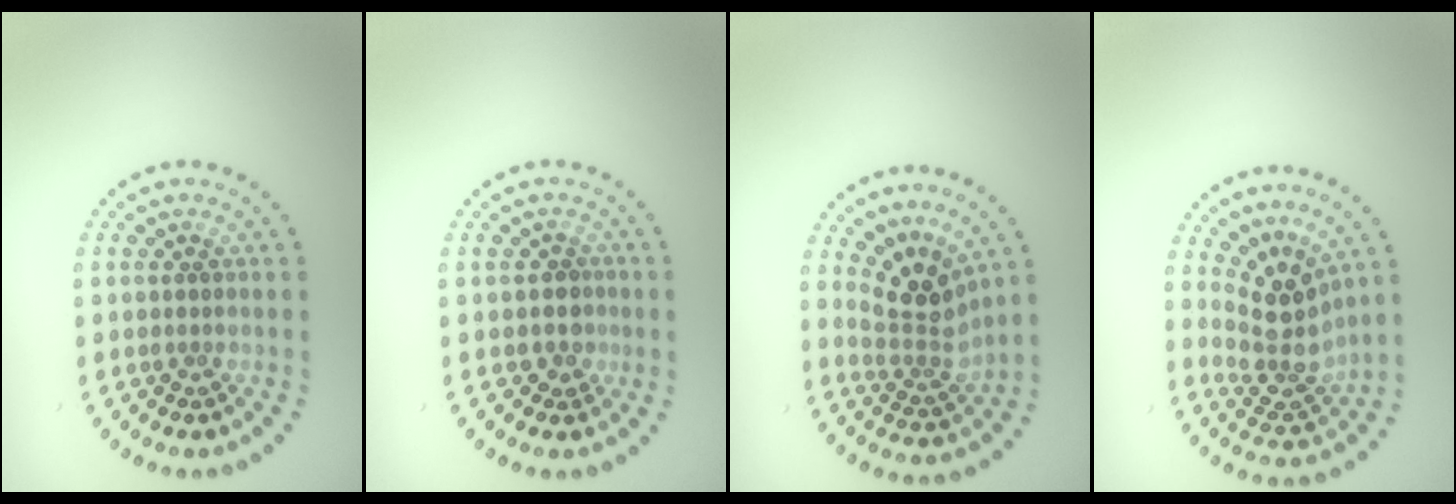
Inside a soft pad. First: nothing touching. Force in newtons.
{"total": 1.2, "press": 0.9, "slide": 0.8}
{"total": 3.7, "press": 2.6, "slide": 2.6}
{"total": 4.1, "press": 3.0, "slide": 2.8}